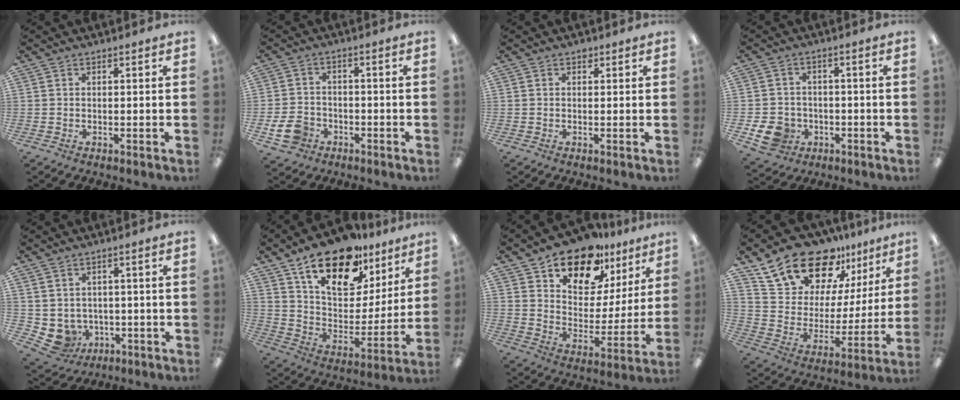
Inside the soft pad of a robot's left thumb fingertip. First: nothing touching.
{"total": 6.6, "force": [-3.5, 4.7, 3.1], "torque": [-0.071, 0.014, -0.064]}
{"total": 0.9, "force": [0.5, 0.6, 0.4], "torque": [0.001, -0.003, 0.008]}
{"total": 7.0, "force": [-3.0, 5.7, 2.5], "torque": [-0.059, 0.013, -0.055]}
{"total": 4.8, "force": [-0.8, 4.5, 1.5], "torque": [-0.054, -0.003, -0.009]}
{"total": 20.7, "force": [14.5, 9.9, 10.8], "torque": [-0.183, -0.090, 0.256]}
{"total": 16.1, "force": [12.8, 7.9, 5.5], "torque": [-0.093, -0.097, 0.232]}
{"total": 21.0, "force": [16.5, 10.4, 7.9], "torque": [-0.142, -0.118, 0.298]}